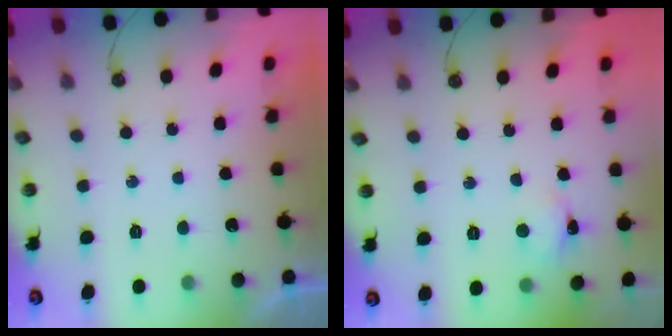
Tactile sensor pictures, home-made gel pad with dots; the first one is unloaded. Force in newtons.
{"total": 3.2, "press": 3.2, "slide": 0.5}